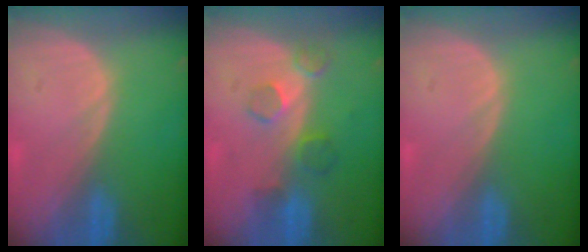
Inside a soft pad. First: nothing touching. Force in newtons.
{"total": 4.5, "press": 4.2, "slide": 1.6}
{"total": 0.0}